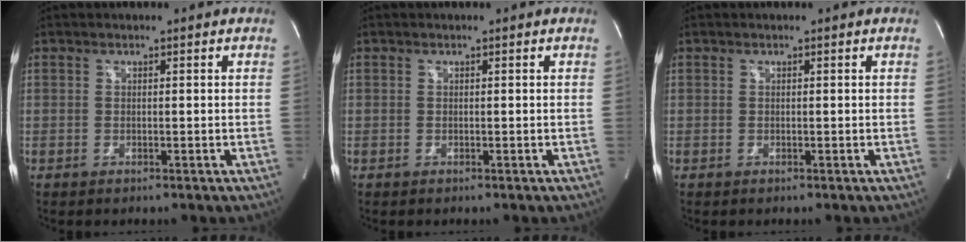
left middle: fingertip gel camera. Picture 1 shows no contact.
{"total": 0.0}
{"total": 0.0}